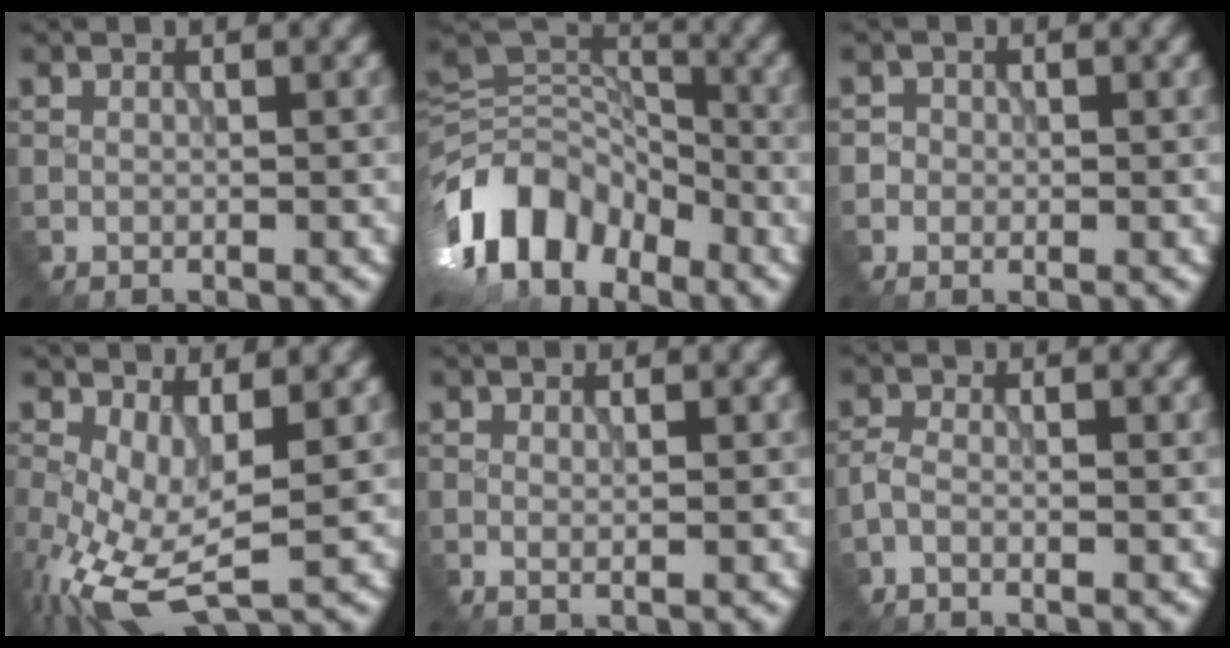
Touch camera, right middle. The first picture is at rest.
{"total": 9.5, "force": [-5.3, 5.9, 5.3], "torque": [-0.090, 0.003, -0.116]}
{"total": 1.3, "force": [-0.1, 1.3, 0.4], "torque": [0.002, -0.002, -0.006]}
{"total": 7.4, "force": [-1.5, 3.2, 6.4], "torque": [-0.149, -0.013, -0.026]}
{"total": 0.5, "force": [0.1, 0.1, 0.5], "torque": [-0.009, -0.002, 0.002]}
{"total": 1.6, "force": [-0.8, 0.8, 1.1], "torque": [-0.029, 0.000, -0.020]}